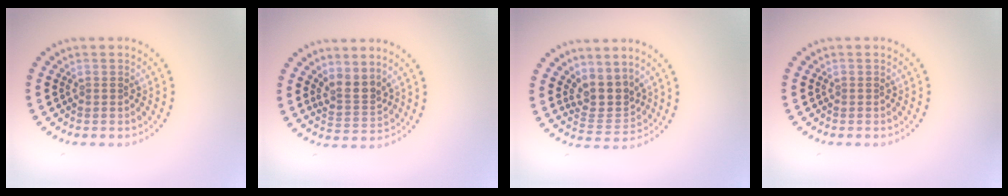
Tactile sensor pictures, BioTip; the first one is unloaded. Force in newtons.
{"total": 2.6, "press": 1.8, "slide": 1.9}
{"total": 3.3, "press": 2.5, "slide": 2.1}
{"total": 0.0}